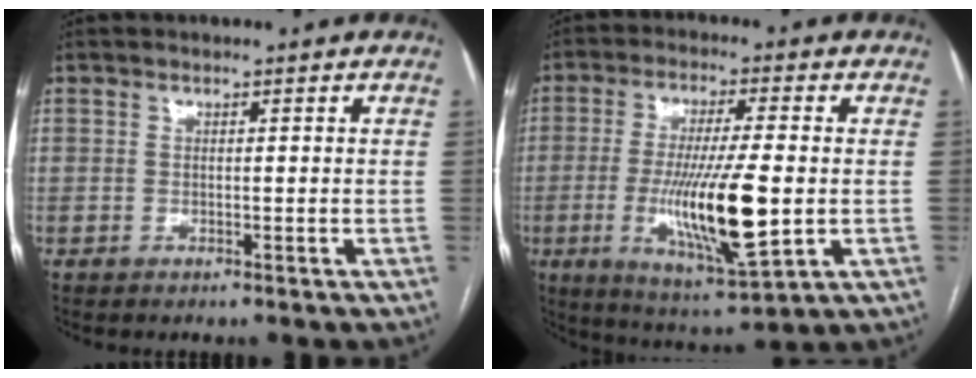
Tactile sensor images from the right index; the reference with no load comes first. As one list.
[{"total": 14.9, "force": [-2.2, 1.8, 14.6], "torque": [-0.272, -0.025, -0.032]}]